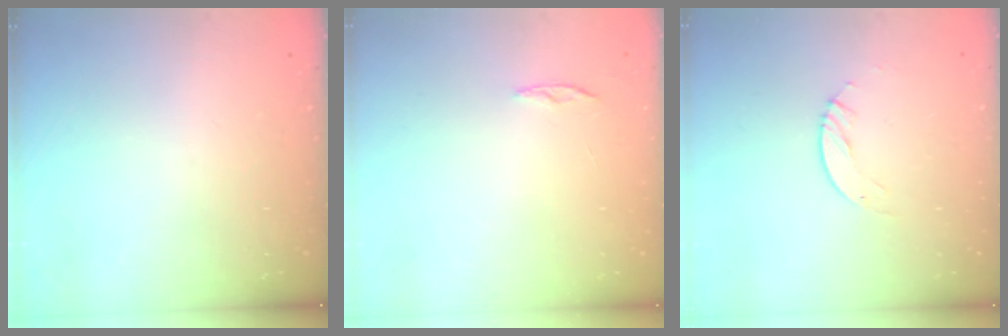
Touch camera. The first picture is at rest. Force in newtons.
{"total": 4.0, "press": 3.9, "slide": 0.4}
{"total": 3.1, "press": 3.1, "slide": 0.3}